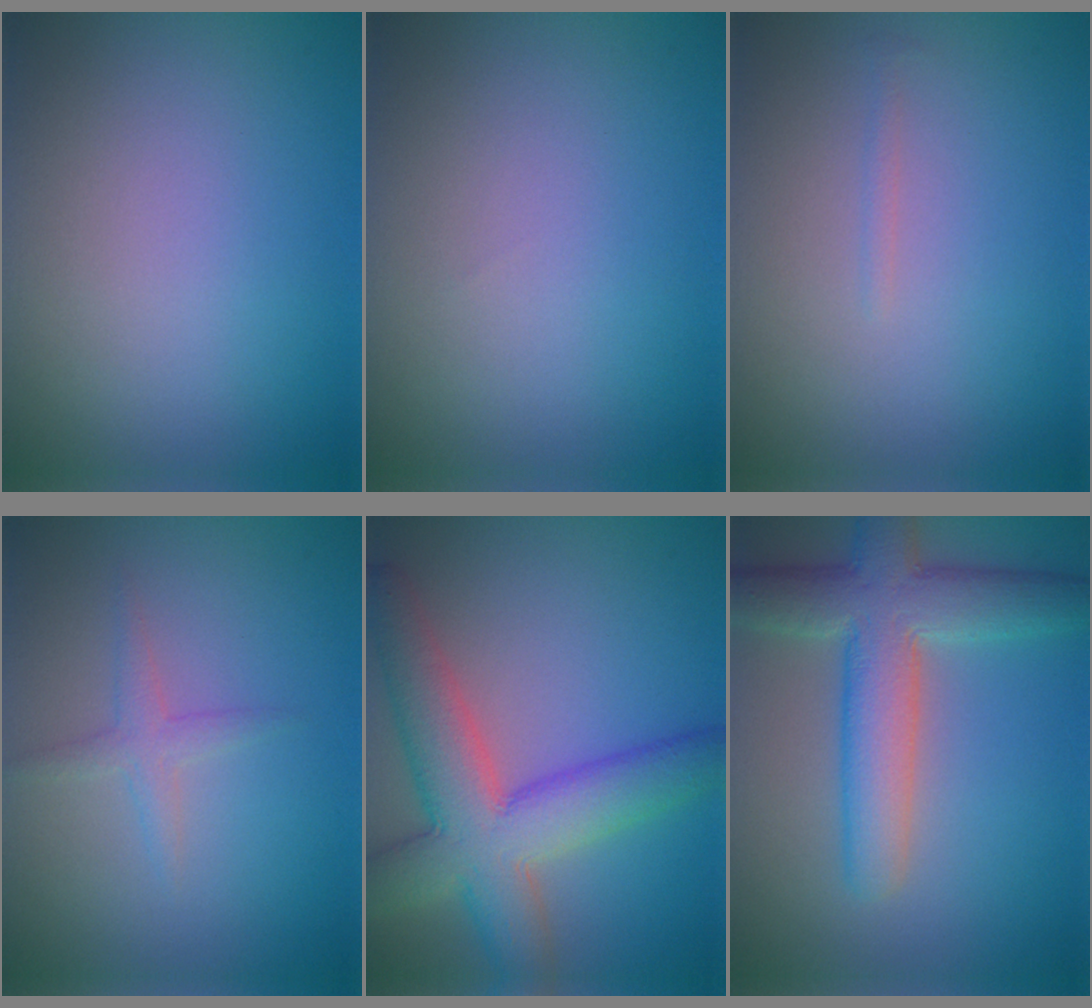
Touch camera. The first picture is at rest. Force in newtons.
{"total": 0.0}
{"total": 0.5, "press": 0.5, "slide": 0.0}
{"total": 1.6, "press": 1.6, "slide": 0.1}
{"total": 9.2, "press": 9.1, "slide": 0.5}
{"total": 7.5, "press": 7.5, "slide": 0.2}